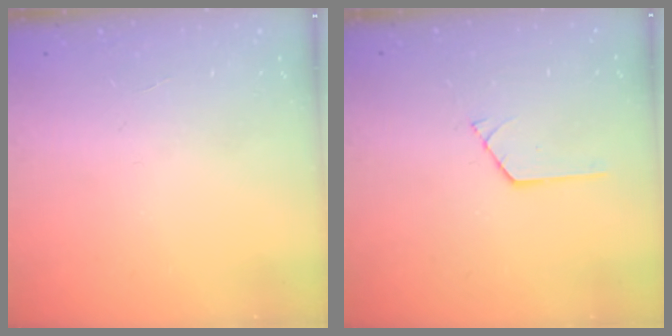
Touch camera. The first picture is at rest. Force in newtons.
{"total": 1.0, "press": 1.0, "slide": 0.1}